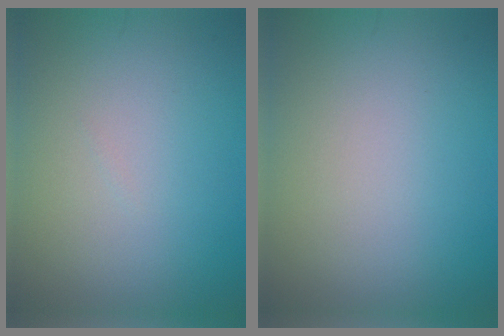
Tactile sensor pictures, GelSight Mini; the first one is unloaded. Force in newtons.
{"total": 0.0}